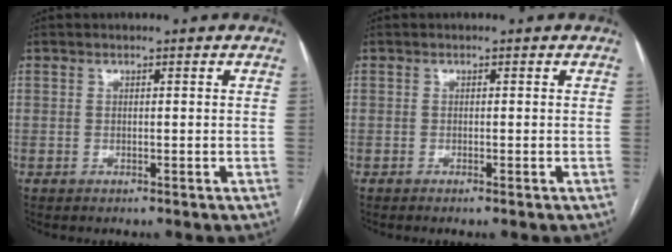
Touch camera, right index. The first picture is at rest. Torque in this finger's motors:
{"motor_torque": [0.00, 0.01, -0.02, 0.01]}